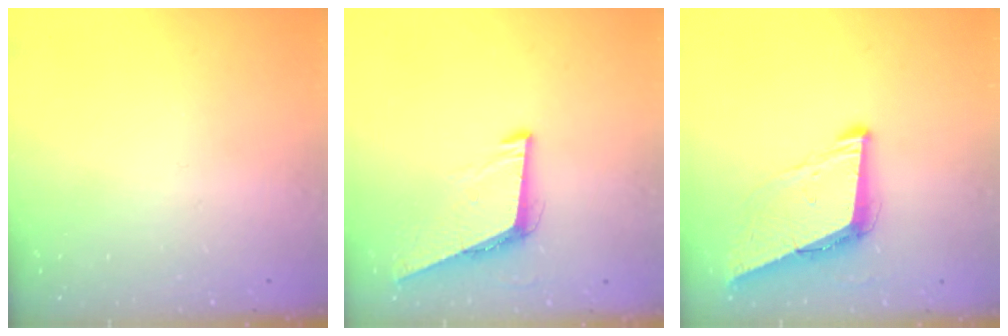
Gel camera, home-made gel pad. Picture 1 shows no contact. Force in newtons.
{"total": 9.0, "press": 8.4, "slide": 3.1}
{"total": 8.9, "press": 8.2, "slide": 3.6}